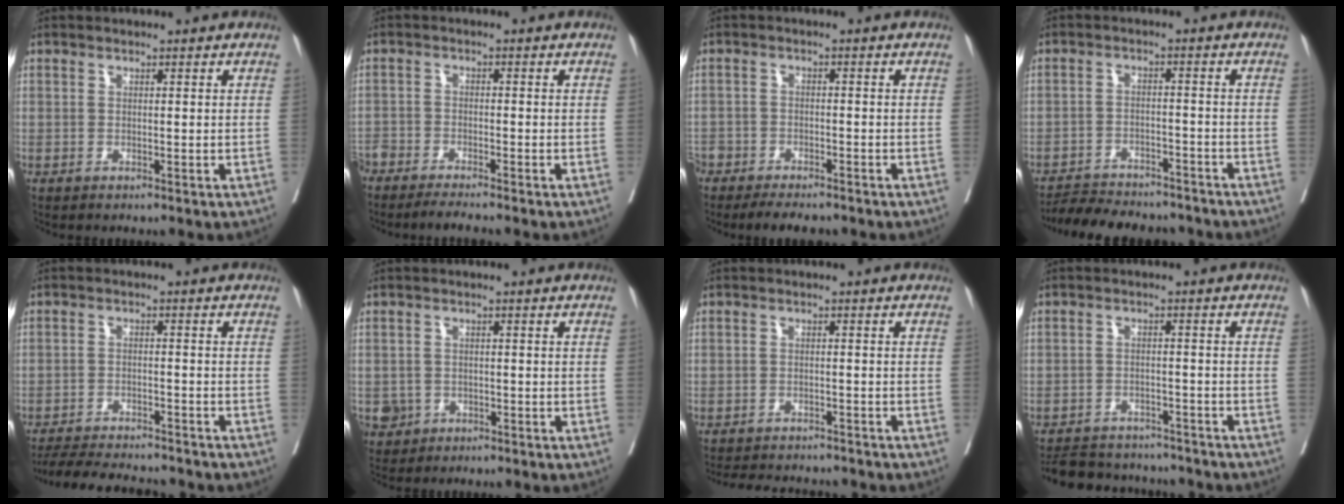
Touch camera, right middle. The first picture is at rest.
{"total": 6.4, "force": [-5.8, 0.4, 2.6], "torque": [-0.038, -0.012, -0.101]}
{"total": 8.7, "force": [-7.3, 3.2, 3.4], "torque": [-0.060, -0.005, -0.111]}
{"total": 12.4, "force": [-11.5, 3.1, 3.4], "torque": [-0.057, 0.009, -0.160]}
{"total": 11.8, "force": [-11.0, 1.7, 4.0], "torque": [-0.065, -0.006, -0.159]}
{"total": 3.8, "force": [-1.6, 3.4, 0.2], "torque": [-0.002, 0.008, -0.025]}
{"total": 9.0, "force": [-8.4, 2.3, 2.3], "torque": [-0.035, 0.001, -0.109]}
{"total": 12.5, "force": [-11.4, 4.0, 3.0], "torque": [-0.059, 0.009, -0.155]}